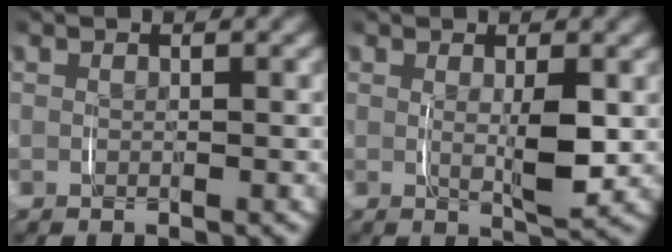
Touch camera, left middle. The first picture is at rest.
{"total": 3.0, "force": [0.3, 0.8, 2.9], "torque": [-0.050, -0.014, 0.010]}